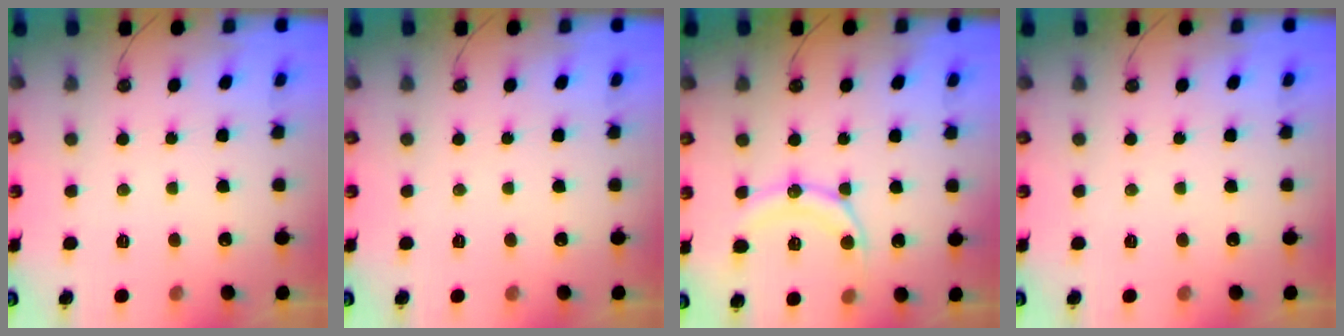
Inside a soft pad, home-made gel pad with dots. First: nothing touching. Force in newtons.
{"total": 0.0}
{"total": 12.1, "press": 12.0, "slide": 1.5}
{"total": 0.0}